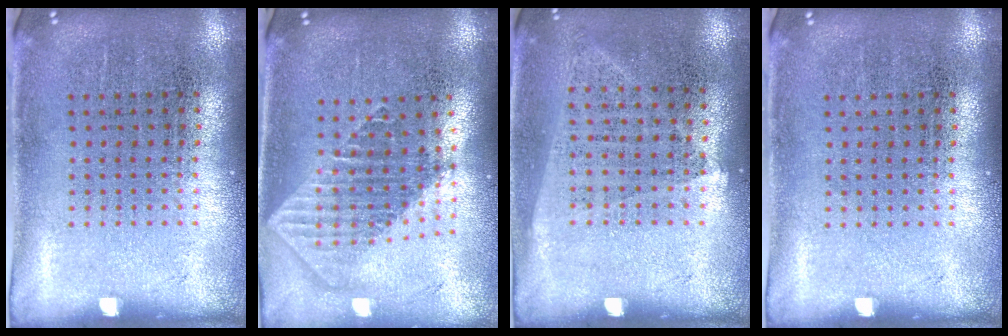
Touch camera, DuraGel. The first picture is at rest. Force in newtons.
{"total": 1.8, "press": 1.5, "slide": 1.0}
{"total": 1.0, "press": 0.9, "slide": 0.6}
{"total": 0.0}